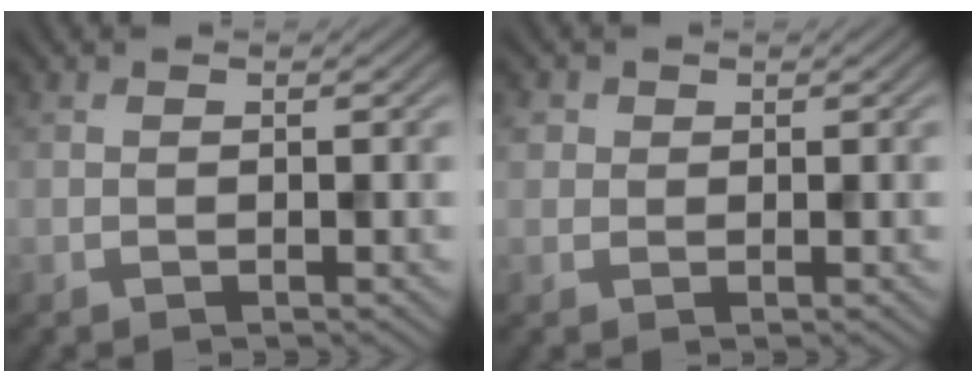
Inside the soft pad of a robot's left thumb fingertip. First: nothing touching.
{"total": 1.7, "force": [0.6, 1.5, 0.4], "torque": [-0.010, 0.000, 0.011]}